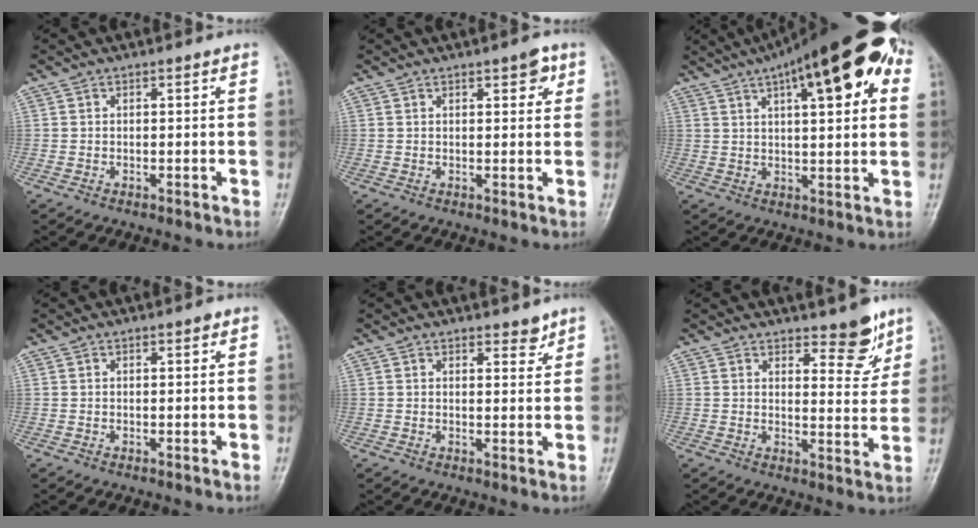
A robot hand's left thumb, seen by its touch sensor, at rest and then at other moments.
{"total": 3.5, "force": [1.8, 1.6, 2.6], "torque": [-0.014, -0.003, 0.018]}
{"total": 20.8, "force": [8.7, 7.1, 17.5], "torque": [-0.236, 0.024, 0.121]}
{"total": 0.9, "force": [0.5, 0.5, 0.5], "torque": [0.001, 0.000, 0.003]}
{"total": 2.8, "force": [2.1, 1.3, 1.1], "torque": [0.004, -0.014, 0.030]}
{"total": 7.3, "force": [5.3, 3.0, 4.1], "torque": [-0.023, -0.040, 0.073]}